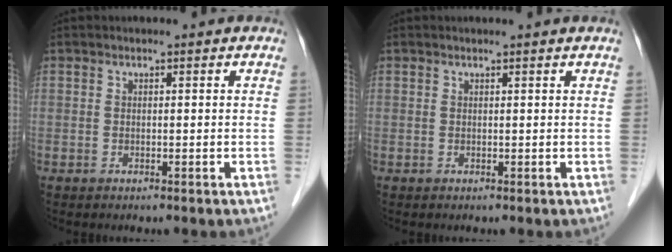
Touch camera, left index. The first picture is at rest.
{"total": 0.7, "force": [0.6, -0.2, 0.3], "torque": [-0.007, -0.001, 0.017]}